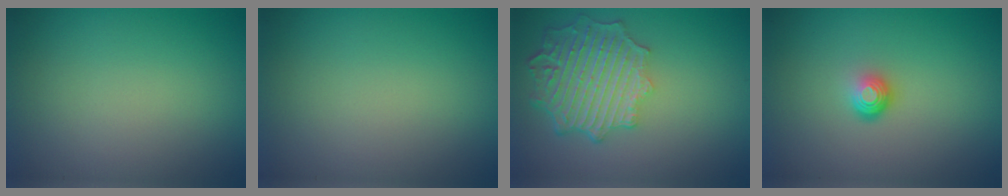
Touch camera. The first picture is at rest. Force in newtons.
{"total": 0.0}
{"total": 6.9, "press": 5.5, "slide": 4.2}
{"total": 1.7, "press": 1.2, "slide": 1.3}